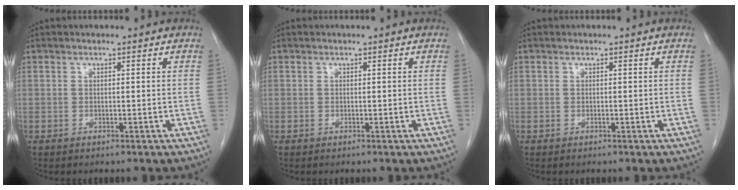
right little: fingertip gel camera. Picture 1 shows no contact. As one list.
[{"total": 0.0}, {"total": 0.0}]